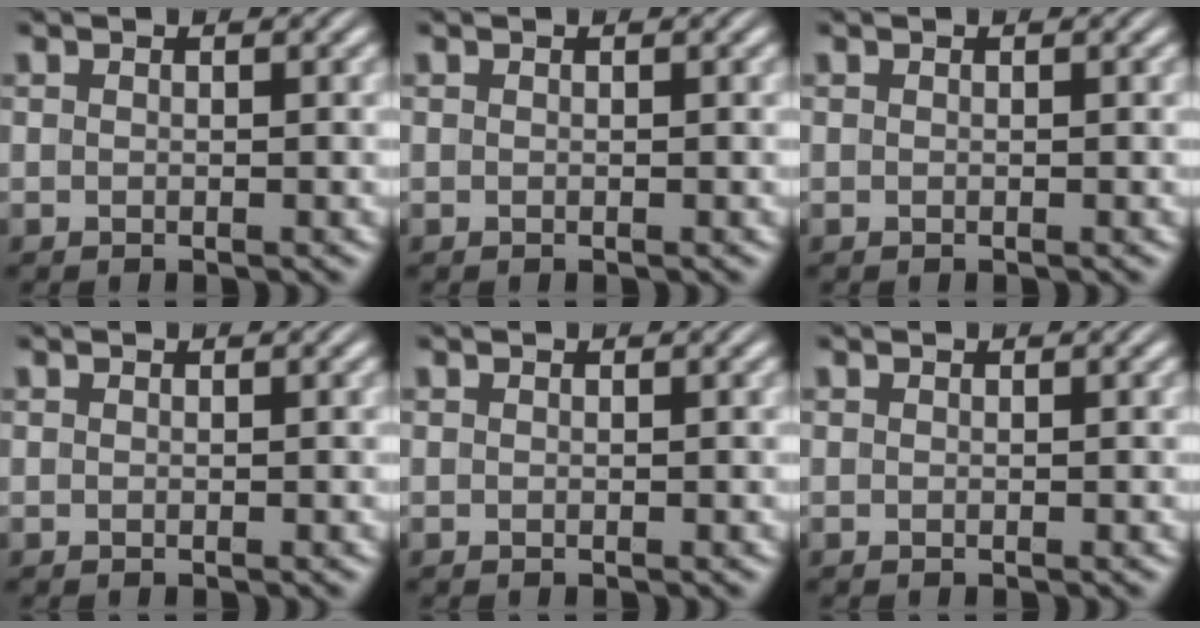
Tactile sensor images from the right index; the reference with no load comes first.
{"total": 0.0}
{"total": 0.0}
{"total": 0.0}
{"total": 0.0}
{"total": 0.0}